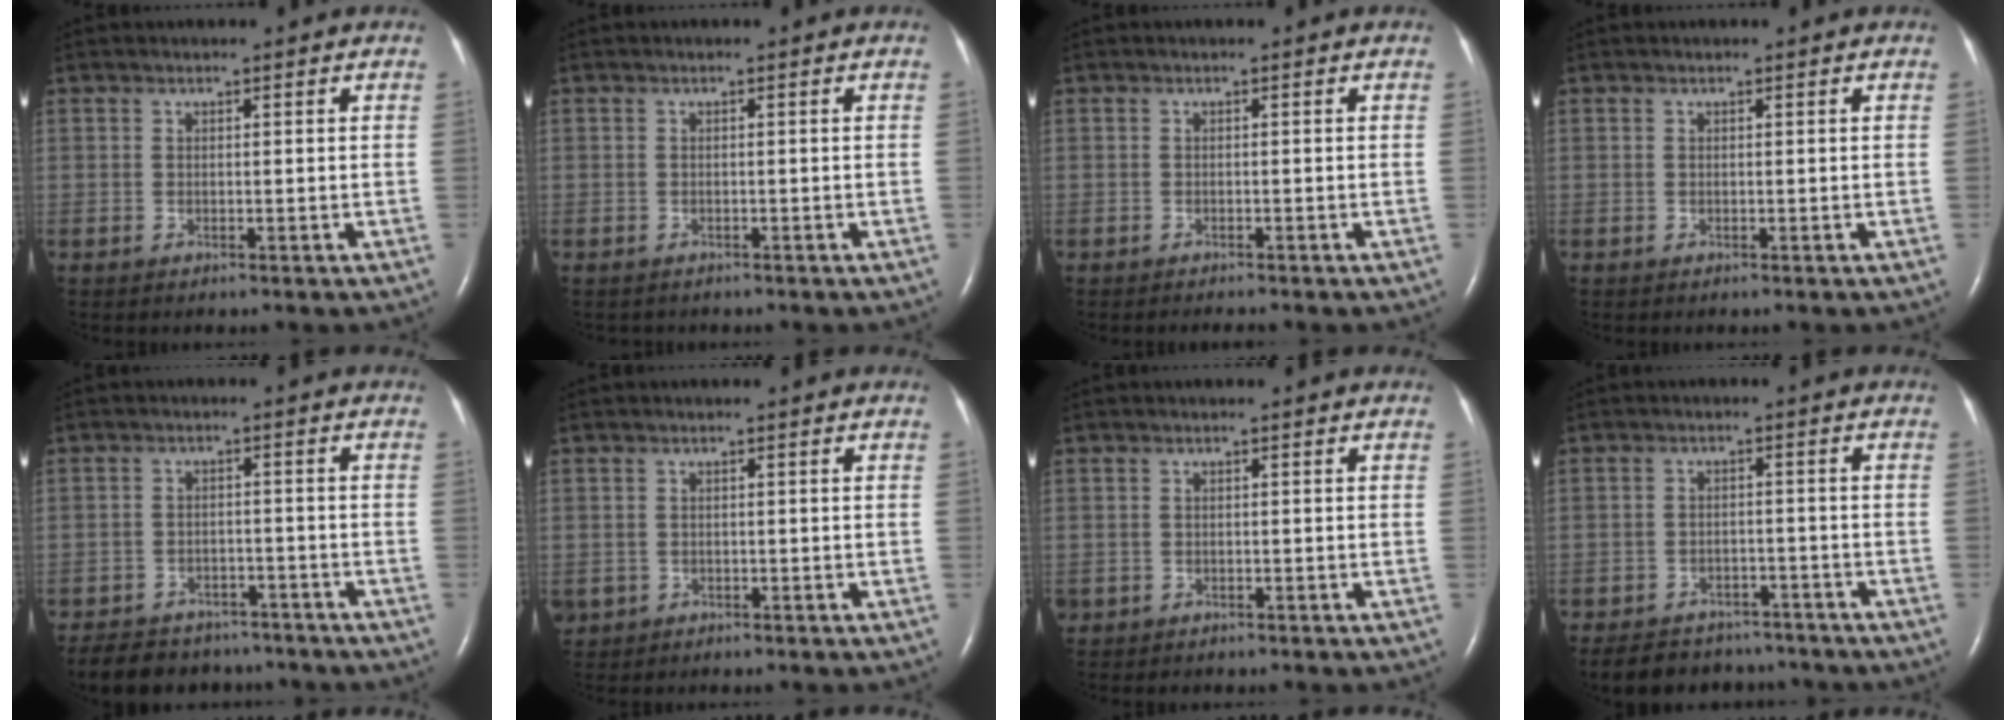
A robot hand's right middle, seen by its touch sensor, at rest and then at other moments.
{"total": 0.9, "force": [-0.8, 0.4, 0.1], "torque": [-0.010, 0.000, -0.012]}
{"total": 1.0, "force": [-0.9, 0.1, 0.3], "torque": [-0.009, -0.004, -0.012]}
{"total": 0.0}
{"total": 11.4, "force": [-9.6, 5.3, 3.2], "torque": [-0.059, 0.003, -0.128]}
{"total": 2.5, "force": [-1.1, 2.2, 0.4], "torque": [-0.011, 0.002, -0.015]}
{"total": 1.1, "force": [-0.7, 0.9, 0.2], "torque": [-0.013, 0.003, -0.007]}
{"total": 10.4, "force": [-9.0, 4.7, 2.4], "torque": [-0.039, 0.005, -0.116]}